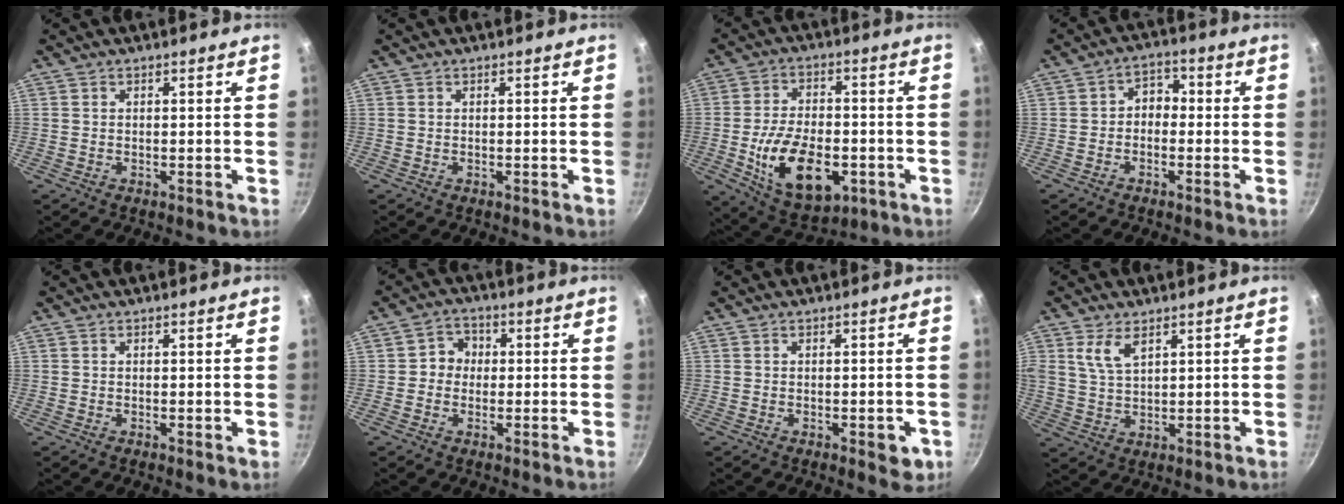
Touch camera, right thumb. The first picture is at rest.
{"total": 0.0}
{"total": 16.6, "force": [-4.6, 9.4, 12.9], "torque": [-0.206, 0.011, -0.063]}
{"total": 4.2, "force": [-0.8, 3.3, 2.5], "torque": [-0.013, 0.023, -0.025]}
{"total": 0.0}
{"total": 4.3, "force": [0.0, 4.0, 1.7], "torque": [0.008, 0.011, -0.009]}
{"total": 3.8, "force": [-1.3, 1.7, 3.1], "torque": [-0.030, 0.001, -0.015]}
{"total": 5.7, "force": [2.9, 3.0, 3.9], "torque": [-0.069, -0.016, 0.060]}